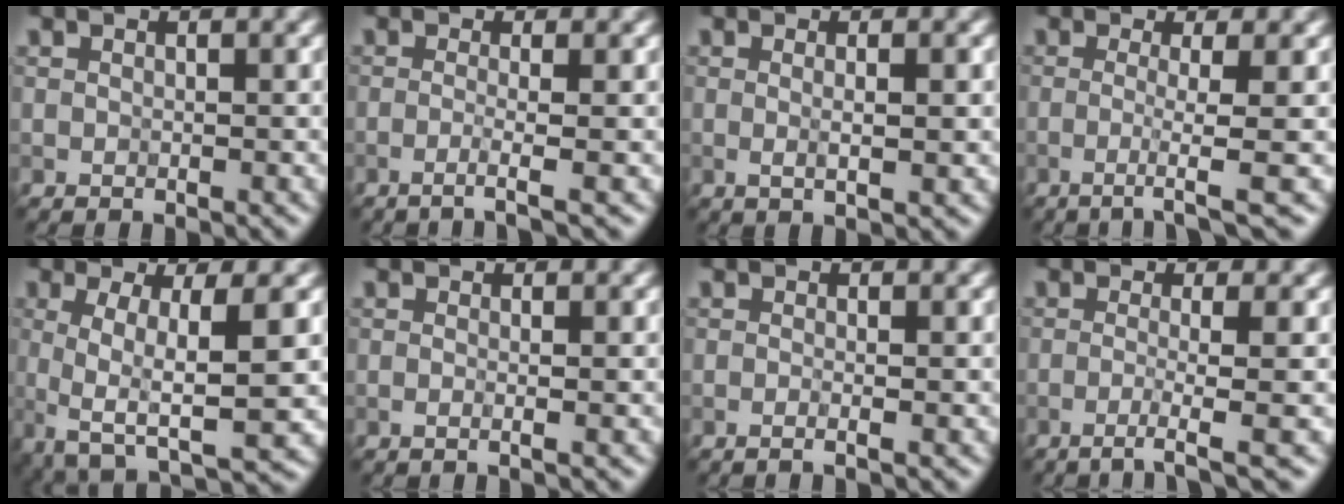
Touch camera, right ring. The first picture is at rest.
{"total": 2.5, "force": [-0.7, 0.7, 2.3], "torque": [-0.025, -0.005, -0.027]}
{"total": 2.3, "force": [0.1, 0.5, 2.2], "torque": [-0.033, -0.002, -0.001]}
{"total": 3.7, "force": [-0.6, 0.6, 3.6], "torque": [-0.055, -0.006, -0.021]}
{"total": 7.4, "force": [-0.3, 2.4, 7.0], "torque": [-0.111, -0.009, -0.007]}
{"total": 1.9, "force": [0.1, 0.9, 1.7], "torque": [-0.005, -0.005, -0.023]}
{"total": 1.8, "force": [-0.1, 0.9, 1.6], "torque": [-0.002, -0.011, -0.024]}
{"total": 3.8, "force": [-1.1, 0.8, 3.5], "torque": [-0.046, -0.003, -0.031]}